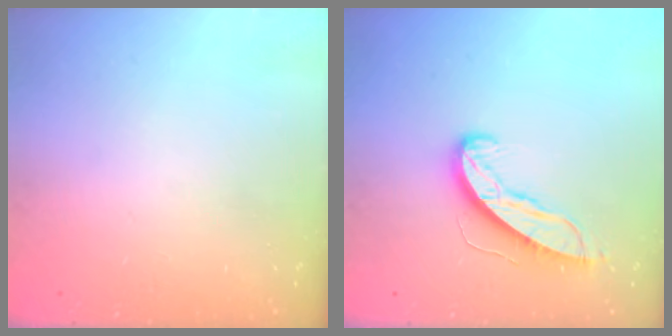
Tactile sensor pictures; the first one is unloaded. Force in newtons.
{"total": 9.6, "press": 9.6, "slide": 0.5}